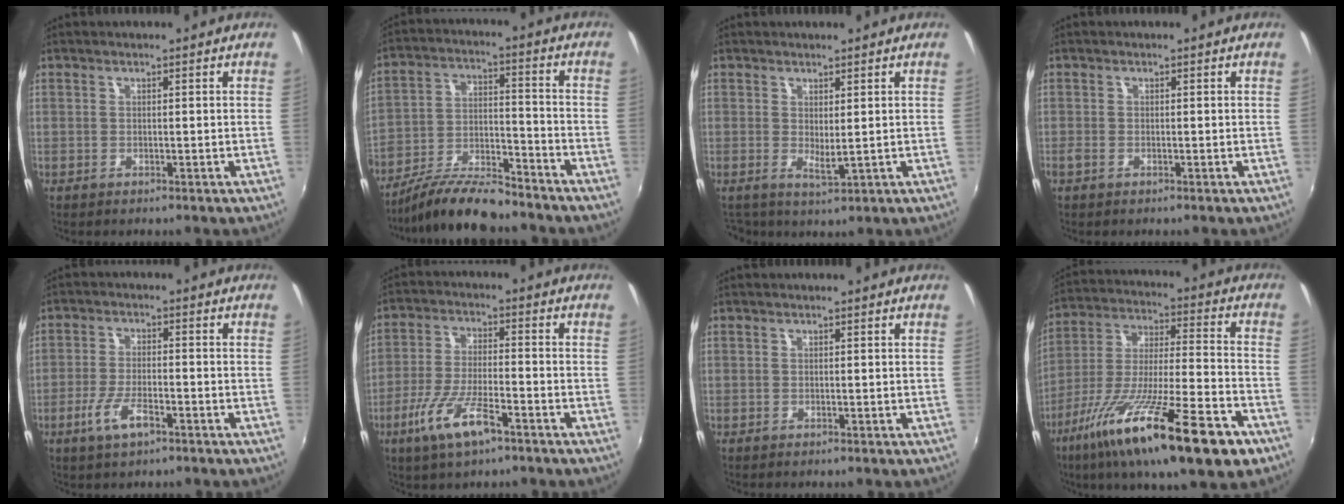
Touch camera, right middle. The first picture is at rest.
{"total": 14.2, "force": [-11.9, 2.9, 7.0], "torque": [-0.145, -0.015, -0.213]}
{"total": 1.8, "force": [0.5, 0.7, 1.6], "torque": [-0.026, -0.004, 0.010]}
{"total": 1.1, "force": [-0.7, 0.4, 0.7], "torque": [-0.015, -0.004, -0.016]}
{"total": 6.3, "force": [-3.5, 1.9, 4.9], "torque": [-0.108, -0.007, -0.064]}
{"total": 10.4, "force": [-5.8, 2.8, 8.2], "torque": [-0.172, -0.011, -0.108]}
{"total": 0.0}
{"total": 25.6, "force": [-14.4, 4.5, 20.7], "torque": [-0.367, -0.070, -0.241]}